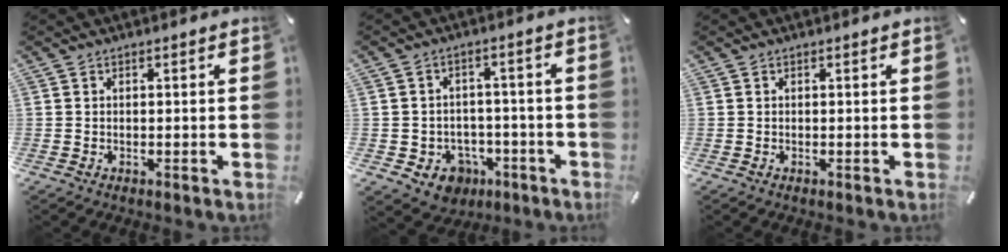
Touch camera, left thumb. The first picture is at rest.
{"total": 6.8, "force": [-2.8, 5.9, 1.9], "torque": [-0.032, 0.022, -0.046]}
{"total": 0.0}